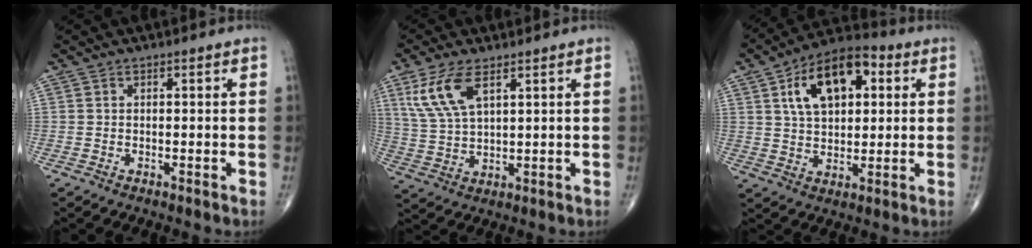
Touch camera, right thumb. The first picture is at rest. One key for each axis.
{"total": 9.3, "fx": 4.4, "fy": 3.7, "fz": 7.2, "tx": -0.158, "ty": -0.010, "tz": 0.098}
{"total": 15.3, "fx": 4.7, "fy": 8.5, "fz": 11.8, "tx": -0.174, "ty": 0.010, "tz": 0.073}